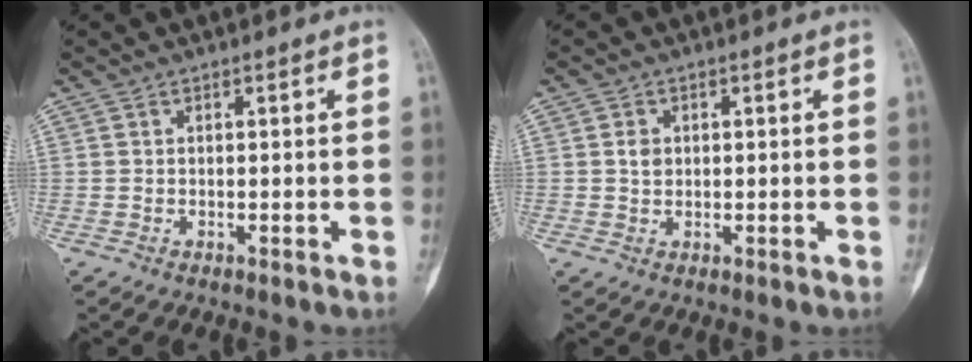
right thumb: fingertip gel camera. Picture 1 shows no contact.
{"total": 2.2, "force": [0.4, 1.8, 1.2], "torque": [-0.014, 0.001, 0.008]}